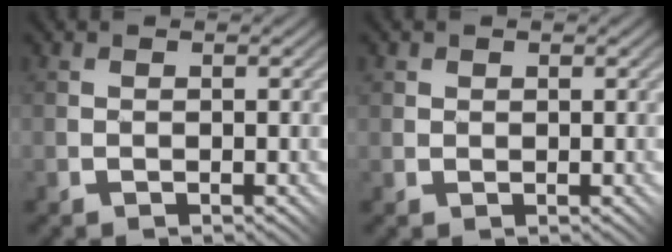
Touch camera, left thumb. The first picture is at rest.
{"total": 1.1, "force": [0.7, 0.8, 0.0], "torque": [-0.001, 0.000, 0.013]}